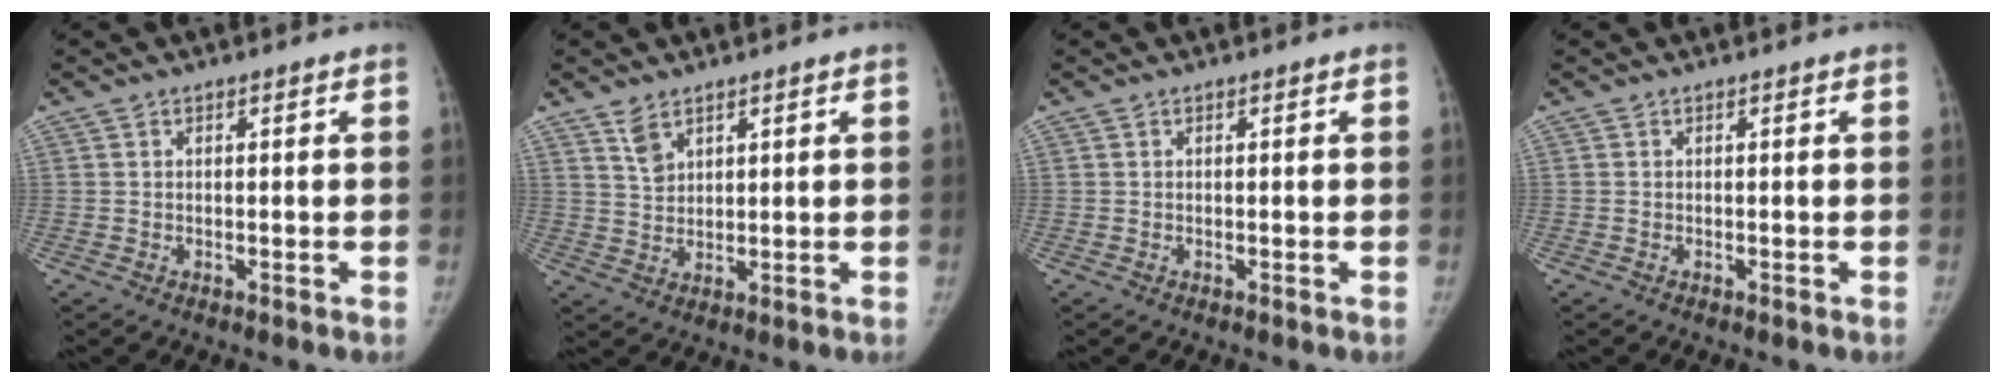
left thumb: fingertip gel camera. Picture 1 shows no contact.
{"total": 3.6, "force": [2.6, 1.9, 1.6], "torque": [-0.020, -0.023, 0.057]}
{"total": 0.0}
{"total": 0.0}